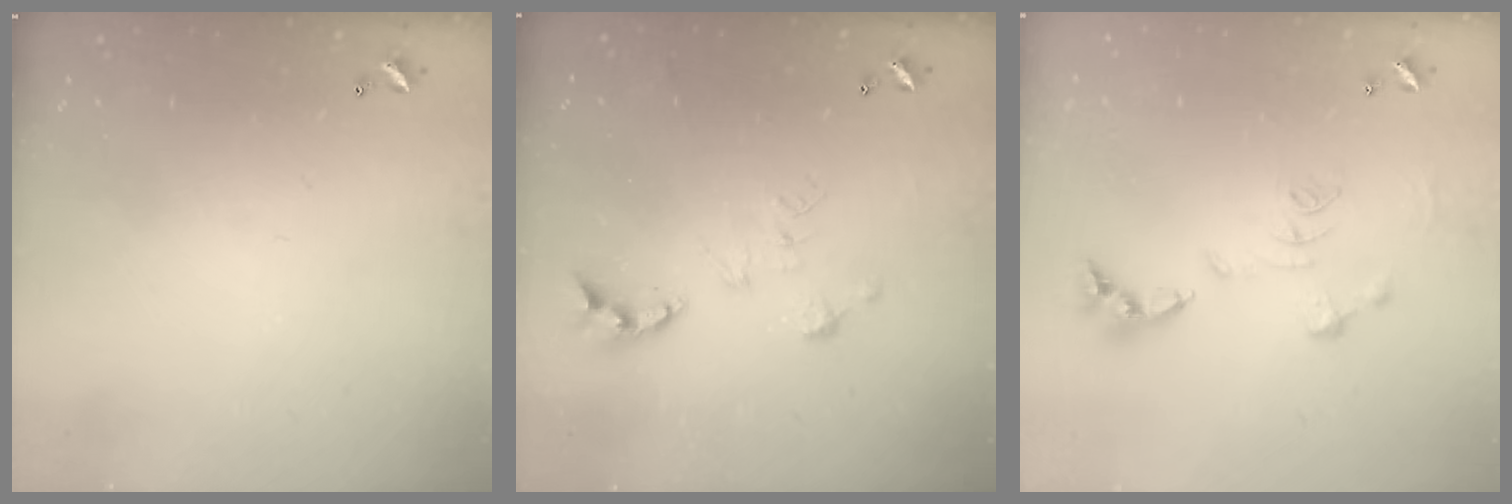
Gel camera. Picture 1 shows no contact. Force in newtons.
{"total": 0.0}
{"total": 1.1, "press": 1.0, "slide": 0.4}